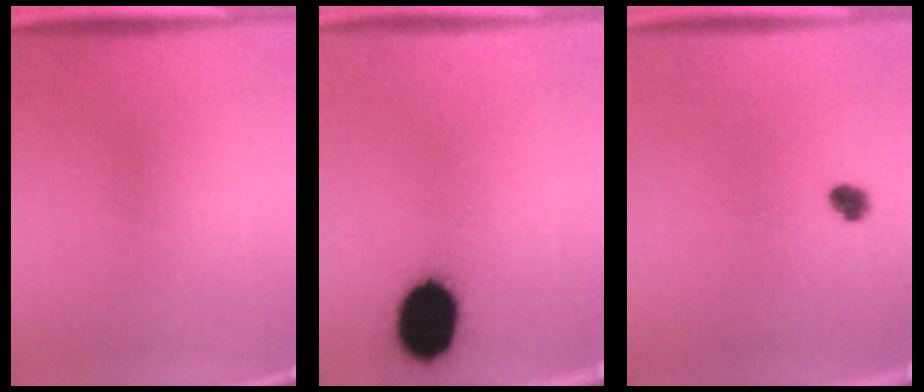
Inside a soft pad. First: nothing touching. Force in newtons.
{"total": 13.4}
{"total": 2.2}